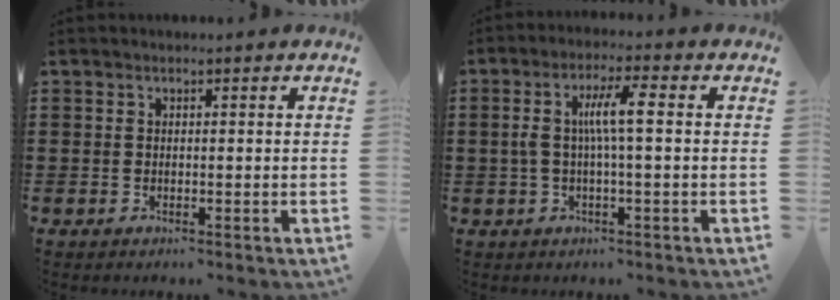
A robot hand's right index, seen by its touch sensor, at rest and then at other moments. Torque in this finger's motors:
{"motor_torque": [0.83, -0.36, 0.22, 0.21]}